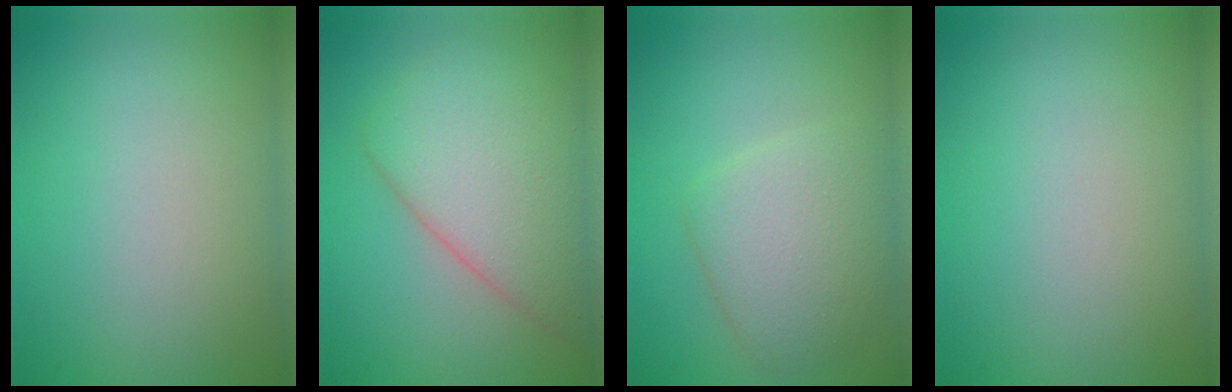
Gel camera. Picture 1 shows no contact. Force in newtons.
{"total": 6.7, "press": 6.7, "slide": 0.1}
{"total": 4.5, "press": 4.5, "slide": 0.2}
{"total": 0.0}